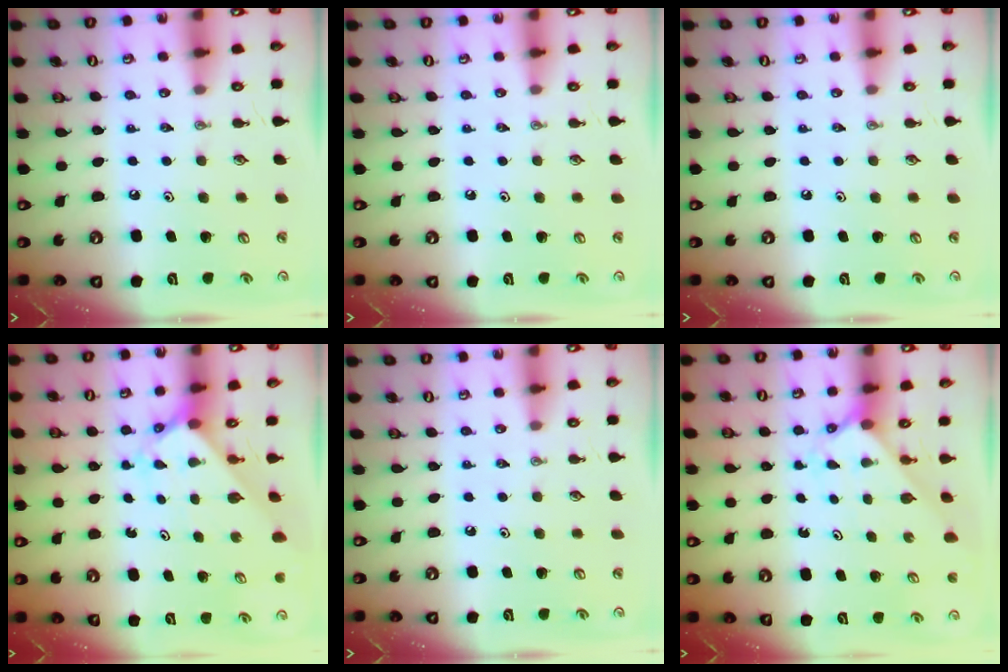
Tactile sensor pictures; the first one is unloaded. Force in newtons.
{"total": 0.0}
{"total": 0.0}
{"total": 2.1, "press": 2.1, "slide": 0.3}
{"total": 0.0}
{"total": 2.2, "press": 2.2, "slide": 0.2}